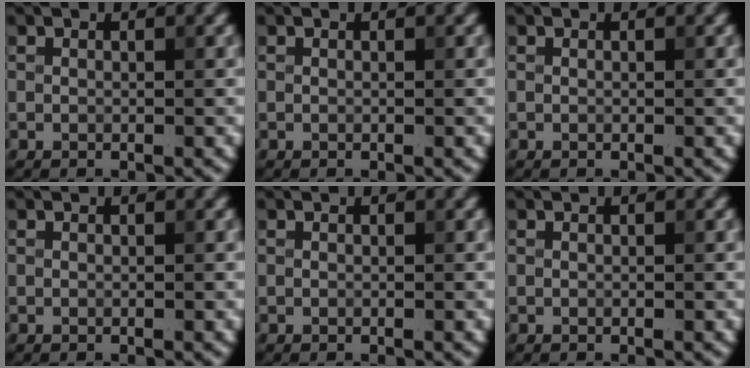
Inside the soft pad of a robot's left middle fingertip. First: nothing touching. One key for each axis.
{"total": 0.0}
{"total": 0.0}
{"total": 0.0}
{"total": 0.0}
{"total": 0.0}